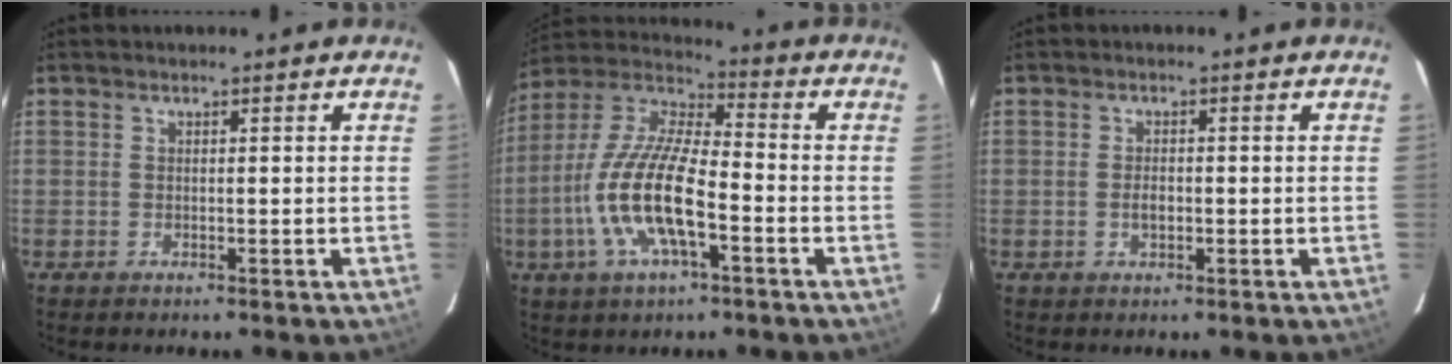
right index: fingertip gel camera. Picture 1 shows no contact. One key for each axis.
{"total": 16.1, "fx": -5.3, "fy": 5.2, "fz": 14.3, "tx": -0.296, "ty": -0.007, "tz": -0.107}
{"total": 1.8, "fx": -0.5, "fy": 1.1, "fz": 1.3, "tx": -0.025, "ty": 0.000, "tz": -0.007}